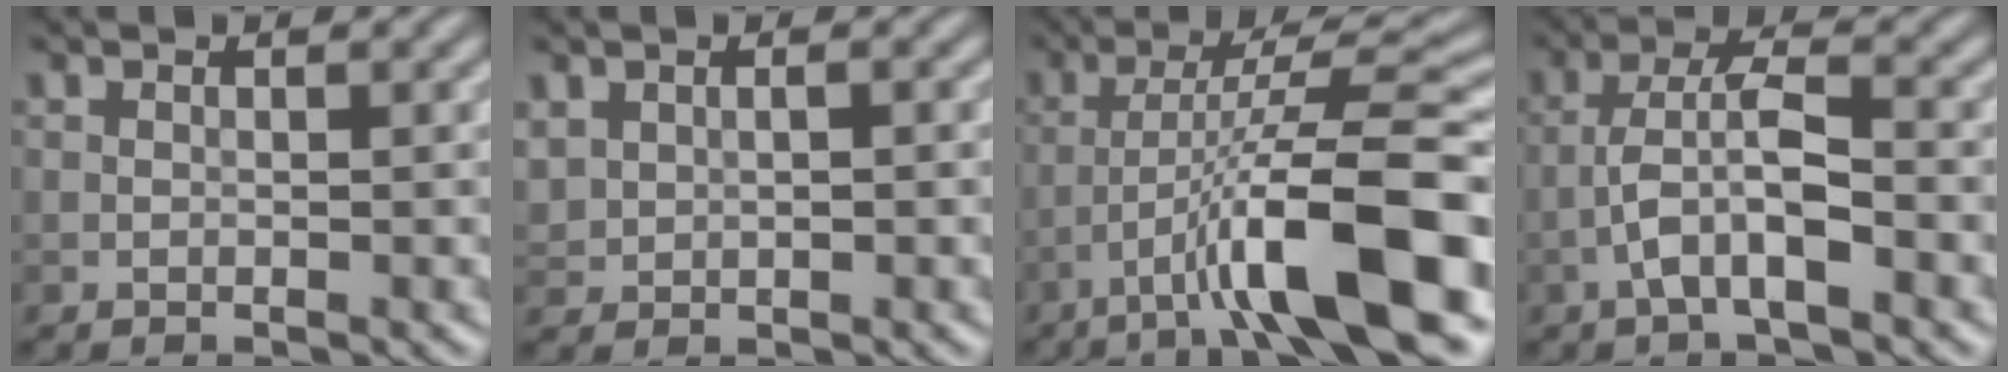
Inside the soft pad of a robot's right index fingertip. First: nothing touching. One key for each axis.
{"total": 1.6, "fx": 0.4, "fy": 1.2, "fz": 0.9, "tx": -0.023, "ty": -0.002, "tz": 0.015}
{"total": 11.1, "fx": -5.2, "fy": 1.7, "fz": 9.6, "tx": -0.153, "ty": 0.022, "tz": -0.081}
{"total": 4.8, "fx": -2.0, "fy": 1.1, "fz": 4.2, "tx": -0.082, "ty": 0.011, "tz": -0.042}